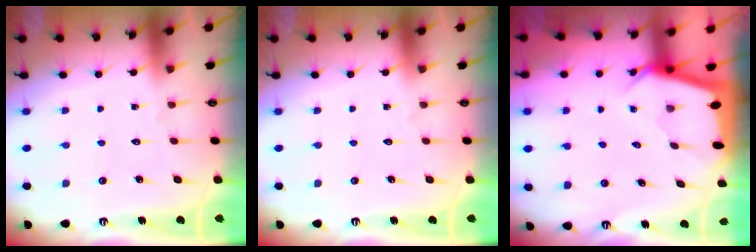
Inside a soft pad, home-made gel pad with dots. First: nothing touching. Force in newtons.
{"total": 0.0}
{"total": 2.6, "press": 2.6, "slide": 0.2}